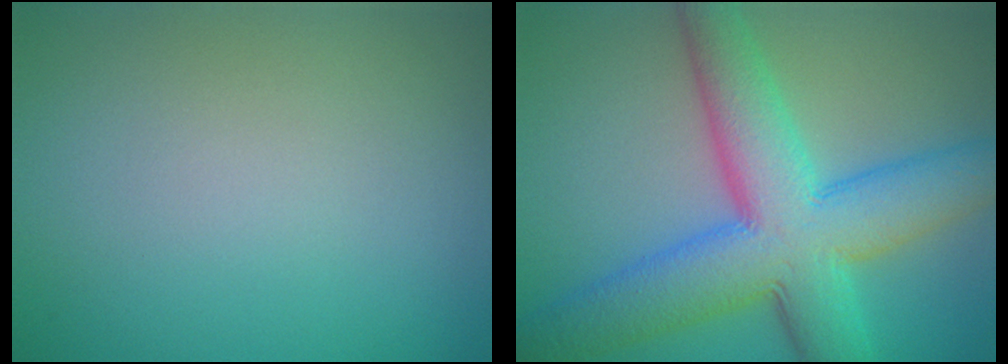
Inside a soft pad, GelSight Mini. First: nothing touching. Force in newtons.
{"total": 10.9, "press": 10.9, "slide": 0.2}